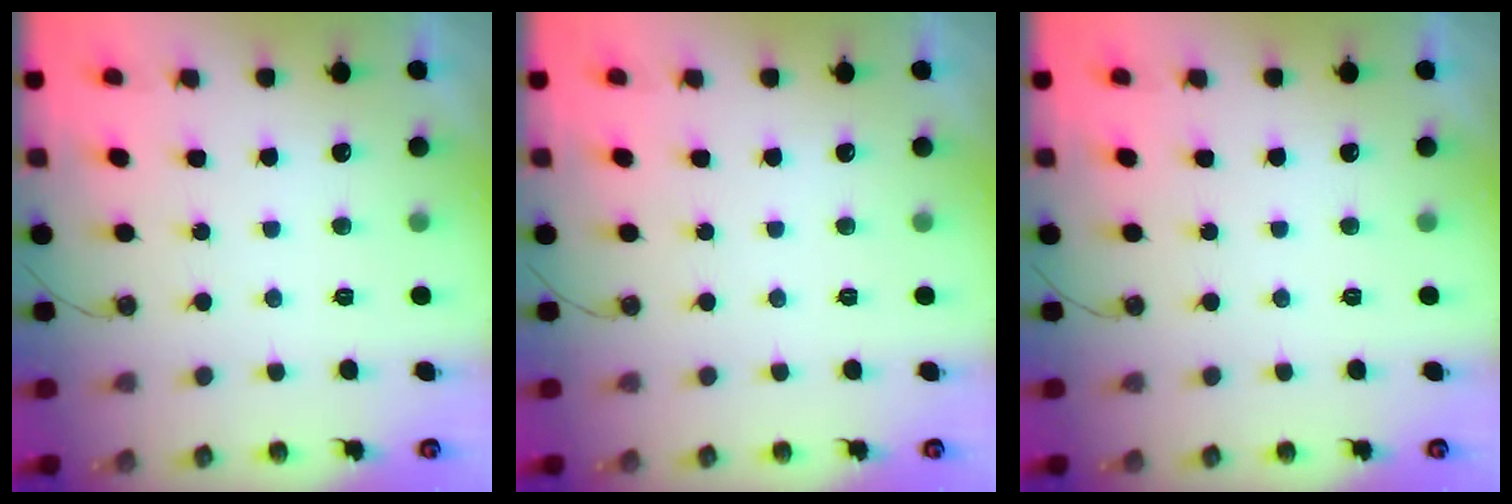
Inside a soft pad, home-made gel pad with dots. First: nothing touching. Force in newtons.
{"total": 0.0}
{"total": 0.0}